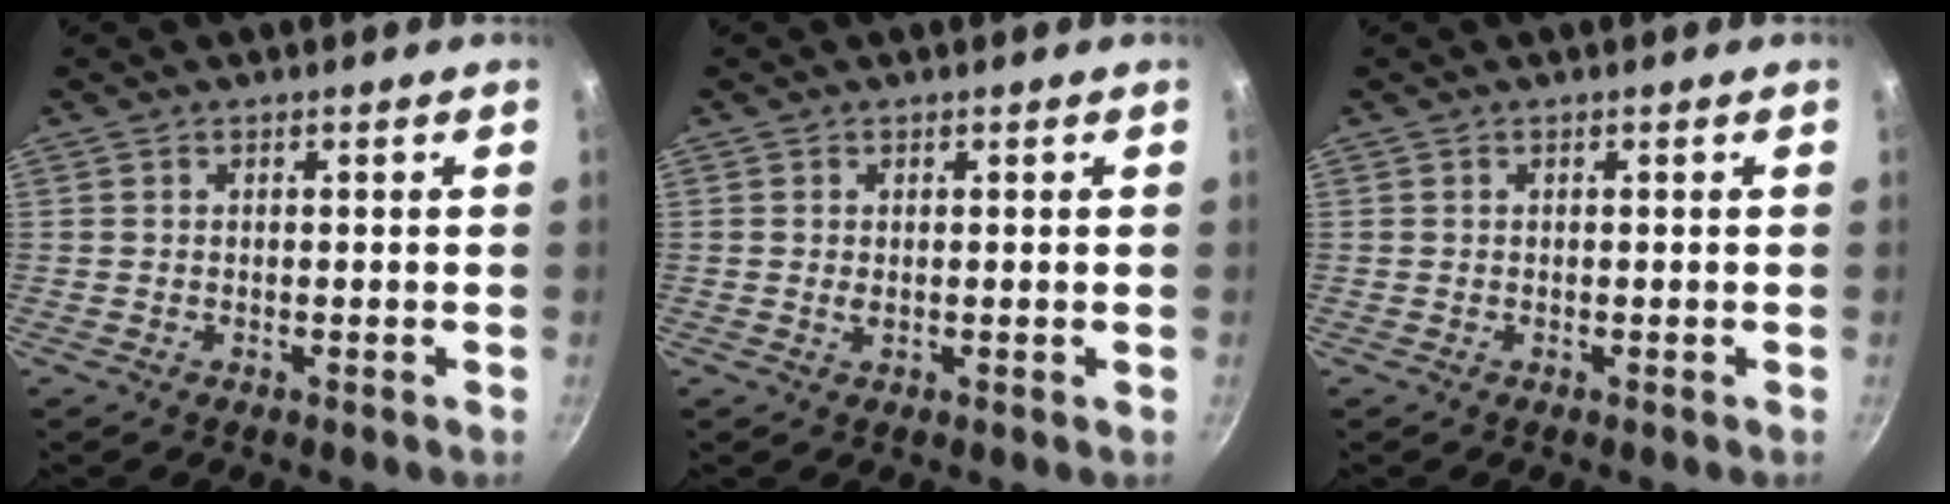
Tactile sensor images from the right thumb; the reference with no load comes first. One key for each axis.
{"total": 0.8, "fx": 0.2, "fy": 0.2, "fz": 0.7, "tx": -0.015, "ty": -0.003, "tz": 0.000}
{"total": 0.0}